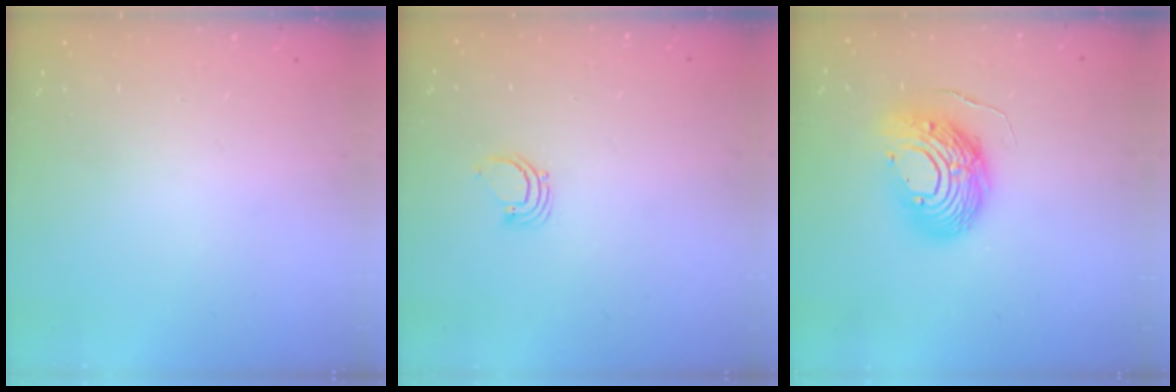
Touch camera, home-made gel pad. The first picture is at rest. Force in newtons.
{"total": 2.3, "press": 2.3, "slide": 0.1}
{"total": 14.7, "press": 14.6, "slide": 1.4}